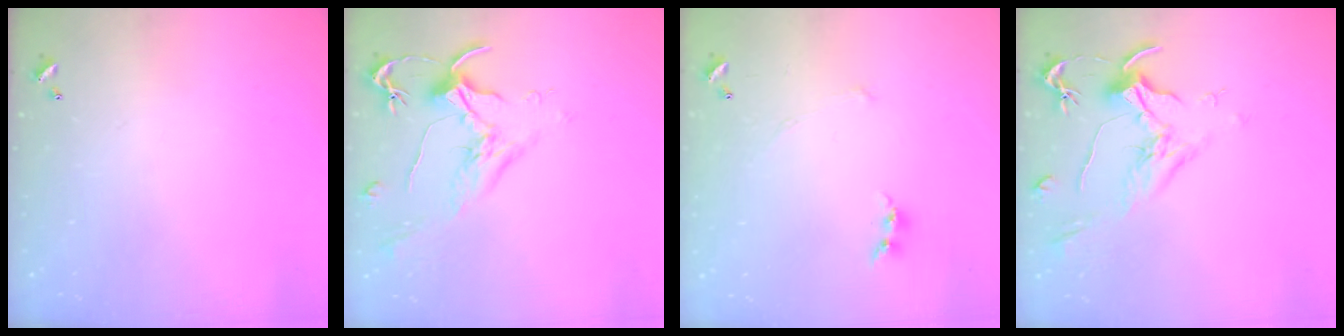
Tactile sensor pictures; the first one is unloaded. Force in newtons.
{"total": 1.8, "press": 1.7, "slide": 0.8}
{"total": 4.8, "press": 4.7, "slide": 0.6}
{"total": 2.1, "press": 2.0, "slide": 0.8}